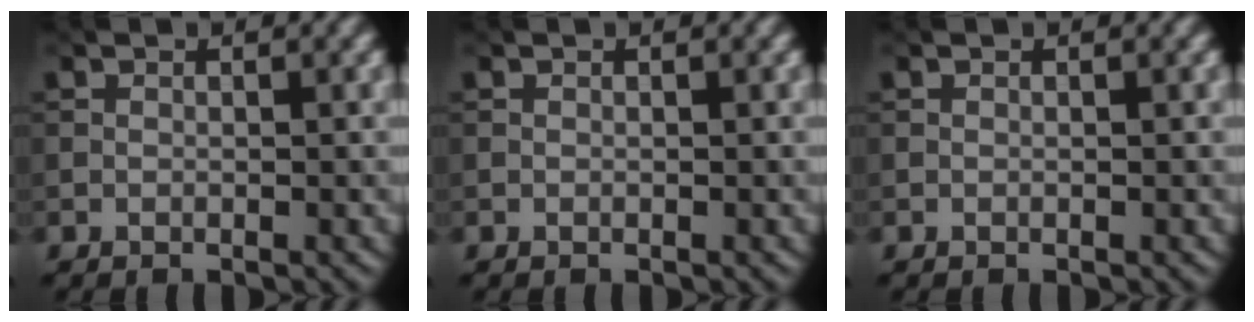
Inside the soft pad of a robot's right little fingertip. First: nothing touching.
{"total": 0.0}
{"total": 0.0}